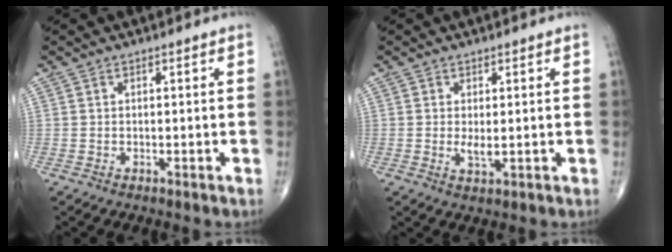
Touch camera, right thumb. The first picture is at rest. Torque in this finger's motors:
{"motor_torque": [1.68, 1.58, -0.06, -0.10, 0.01]}